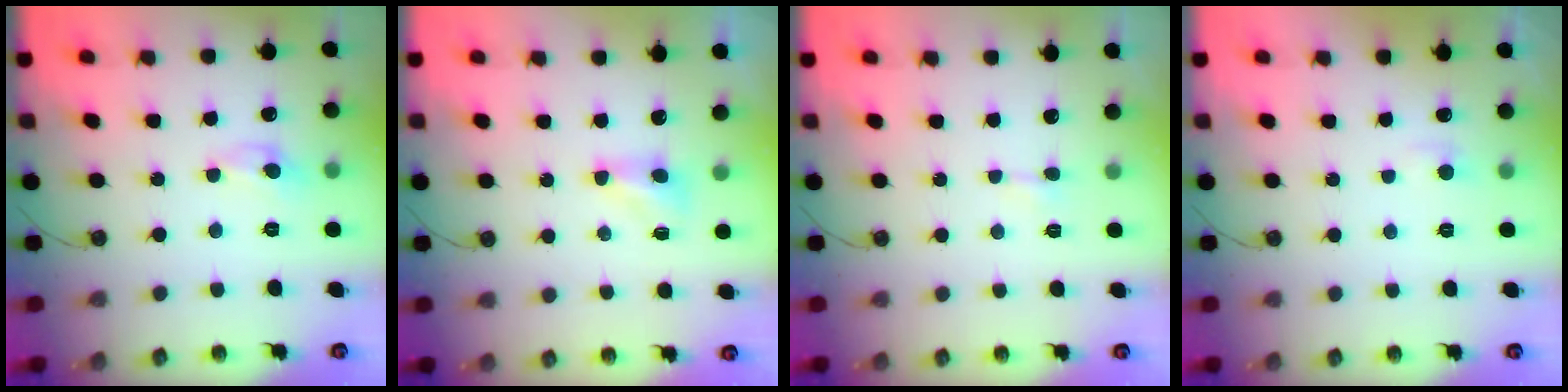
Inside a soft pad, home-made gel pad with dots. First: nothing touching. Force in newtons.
{"total": 2.3, "press": 2.3, "slide": 0.5}
{"total": 0.9, "press": 0.9, "slide": 0.3}
{"total": 1.4, "press": 1.3, "slide": 0.6}